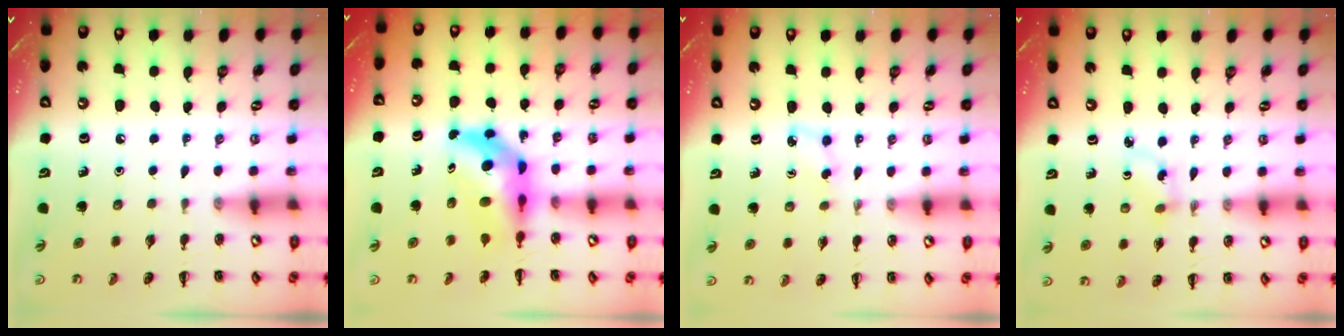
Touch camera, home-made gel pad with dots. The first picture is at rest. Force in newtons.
{"total": 7.6, "press": 7.2, "slide": 2.4}
{"total": 3.2, "press": 3.0, "slide": 1.0}
{"total": 1.9, "press": 1.7, "slide": 0.9}